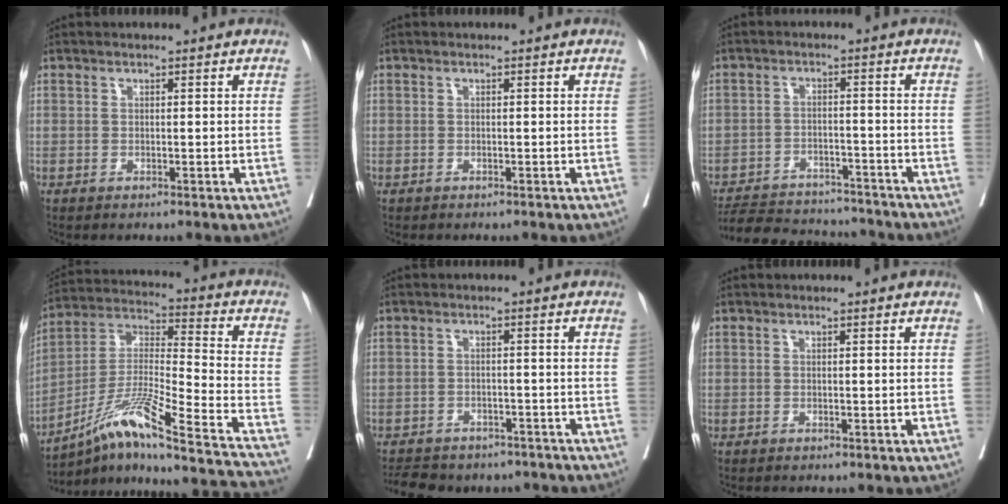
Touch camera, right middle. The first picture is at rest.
{"total": 0.0}
{"total": 12.9, "force": [-11.7, 4.7, 2.7], "torque": [-0.044, 0.008, -0.166]}
{"total": 22.8, "force": [-17.4, -0.5, 14.8], "torque": [-0.229, 0.002, -0.300]}
{"total": 12.9, "force": [-10.8, 6.0, 3.7], "torque": [-0.078, 0.006, -0.130]}
{"total": 0.0}